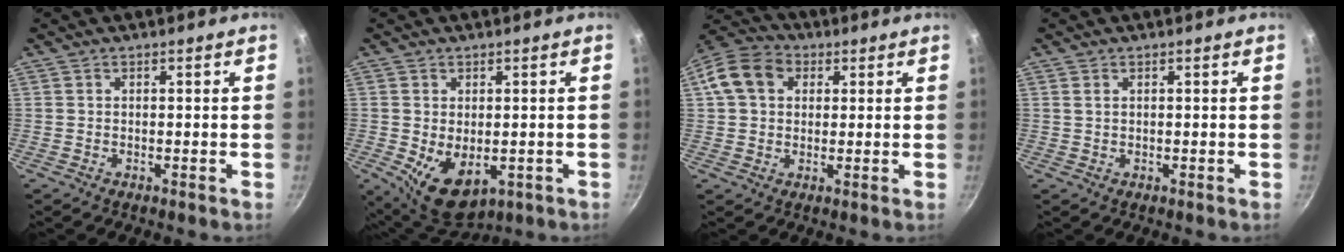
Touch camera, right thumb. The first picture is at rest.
{"total": 9.6, "force": [-1.7, 5.9, 7.4], "torque": [-0.103, -0.017, -0.008]}
{"total": 10.2, "force": [2.6, 8.0, 5.7], "torque": [-0.081, 0.019, 0.028]}
{"total": 0.8, "force": [0.4, 0.4, 0.5], "torque": [-0.011, 0.002, 0.008]}